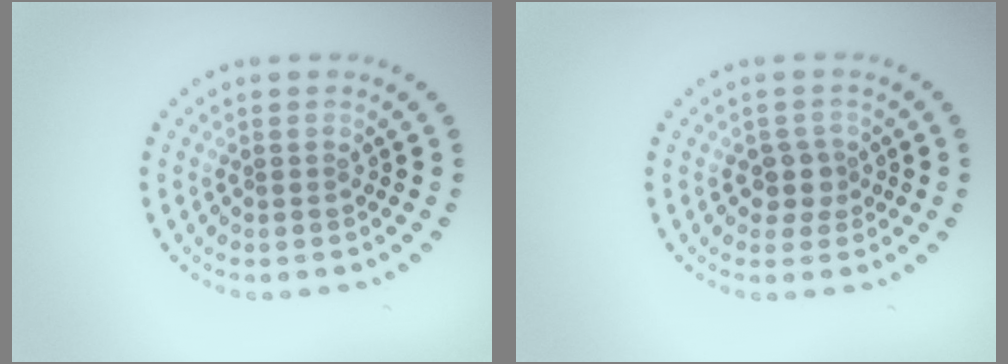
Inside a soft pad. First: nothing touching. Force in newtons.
{"total": 1.9, "press": 1.6, "slide": 1.0}